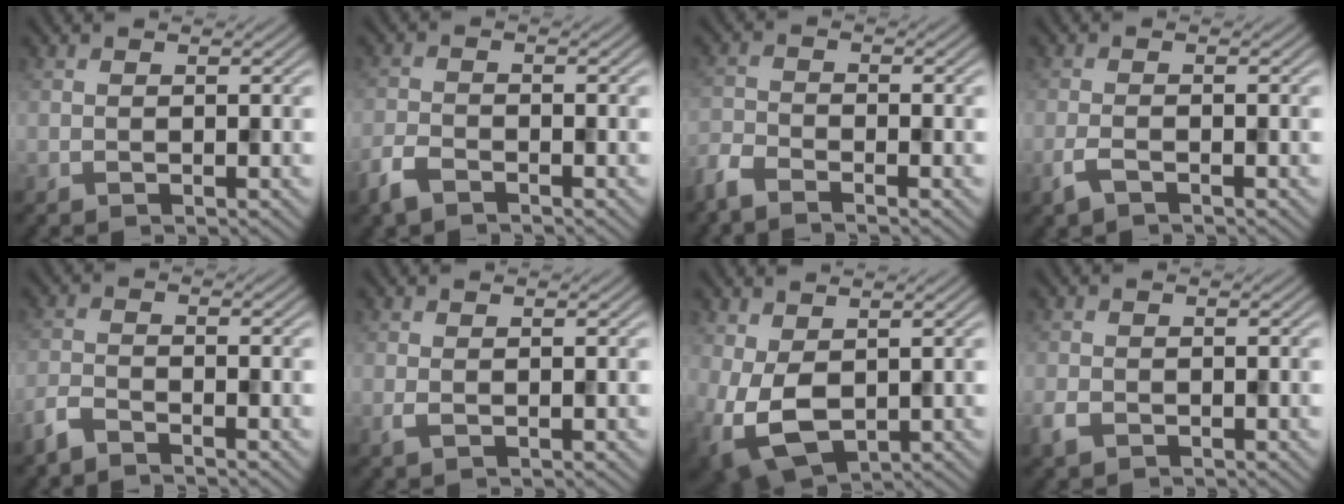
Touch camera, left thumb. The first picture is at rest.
{"total": 3.2, "force": [-2.5, 1.2, 1.7], "torque": [-0.041, -0.007, -0.061]}
{"total": 3.6, "force": [-3.1, 0.9, 1.6], "torque": [-0.040, -0.011, -0.077]}
{"total": 2.1, "force": [-1.3, 0.6, 1.5], "torque": [-0.037, 0.000, -0.032]}
{"total": 2.8, "force": [-2.4, 0.6, 1.3], "torque": [-0.033, -0.007, -0.061]}
{"total": 0.9, "force": [0.0, 0.4, 0.8], "torque": [-0.022, -0.001, -0.001]}
{"total": 6.8, "force": [-0.2, 4.3, 5.2], "torque": [-0.134, -0.014, -0.004]}
{"total": 1.8, "force": [-1.0, 1.2, 0.9], "torque": [-0.025, -0.005, -0.024]}